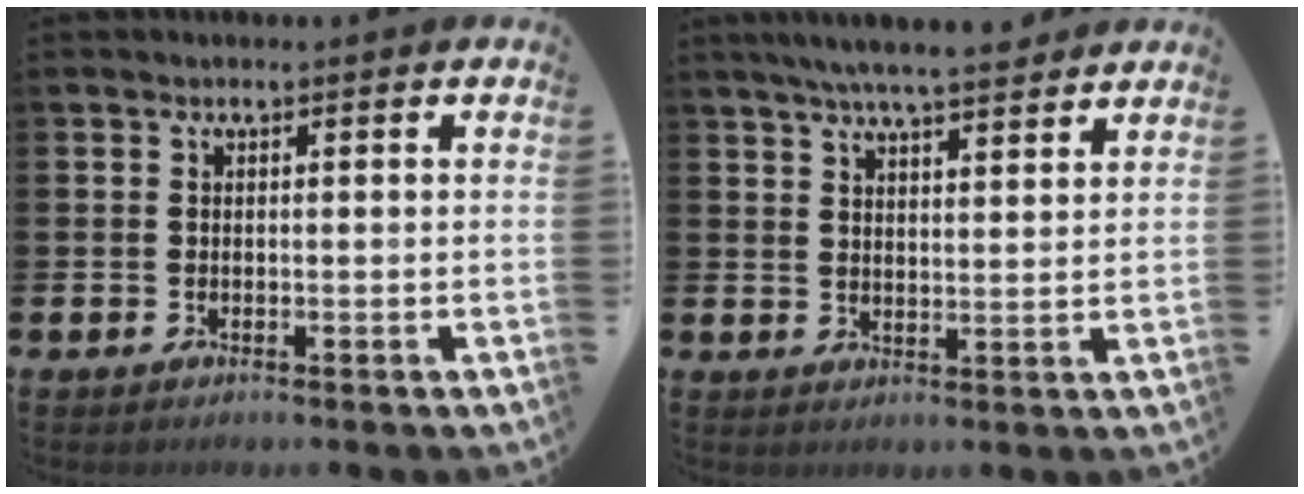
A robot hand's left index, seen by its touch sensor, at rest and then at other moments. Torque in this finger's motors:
{"motor_torque": [1.10, -1.04, 0.90, 0.21]}